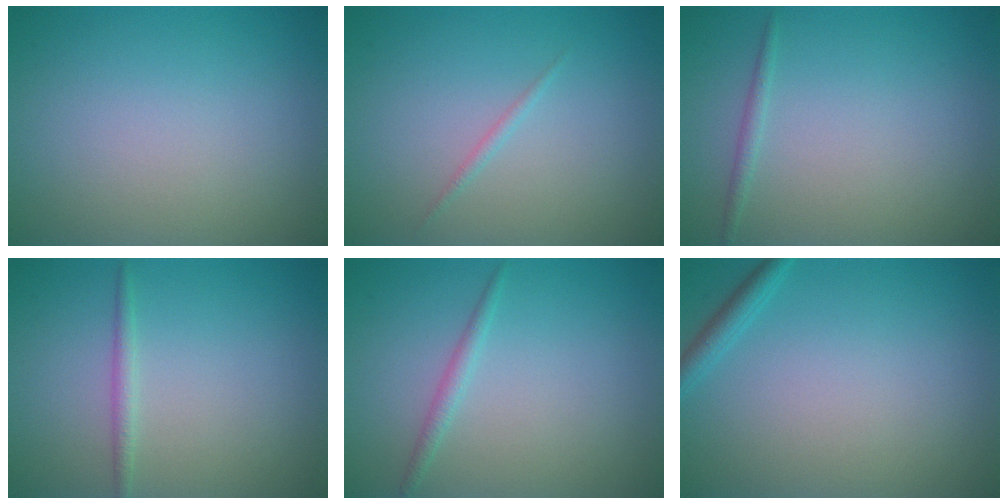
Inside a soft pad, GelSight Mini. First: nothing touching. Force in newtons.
{"total": 0.6, "press": 0.6, "slide": 0.0}
{"total": 0.8, "press": 0.8, "slide": 0.1}
{"total": 1.1, "press": 1.1, "slide": 0.1}
{"total": 1.1, "press": 1.1, "slide": 0.0}
{"total": 1.5, "press": 1.5, "slide": 0.2}